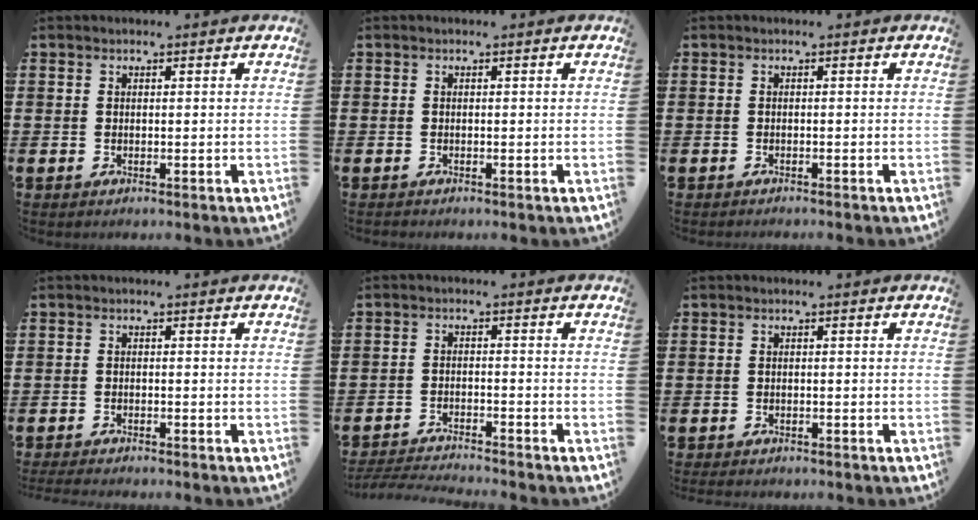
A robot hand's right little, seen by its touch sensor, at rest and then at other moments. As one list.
[{"total": 0.0}, {"total": 0.0}, {"total": 1.1, "force": [-1.1, 0.0, 0.2], "torque": [-0.005, 0.002, -0.021]}, {"total": 2.6, "force": [-2.6, -0.2, 0.1], "torque": [-0.004, 0.002, -0.055]}, {"total": 0.7, "force": [-0.7, 0.1, 0.1], "torque": [-0.004, 0.000, -0.014]}]